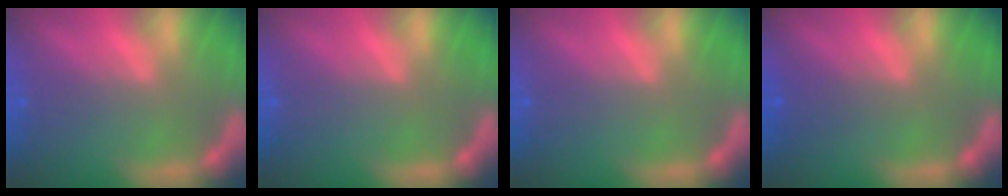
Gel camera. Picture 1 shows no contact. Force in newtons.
{"total": 0.0}
{"total": 0.0}
{"total": 1.5}